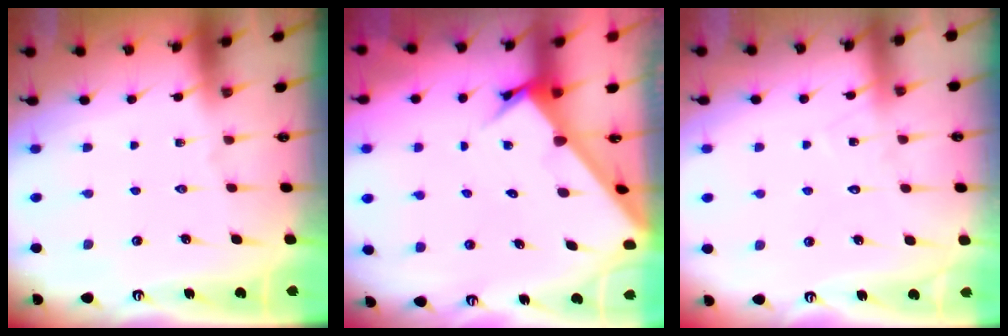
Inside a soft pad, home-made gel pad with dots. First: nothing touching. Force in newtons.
{"total": 2.9, "press": 2.9, "slide": 0.2}
{"total": 7.8, "press": 7.8, "slide": 0.5}